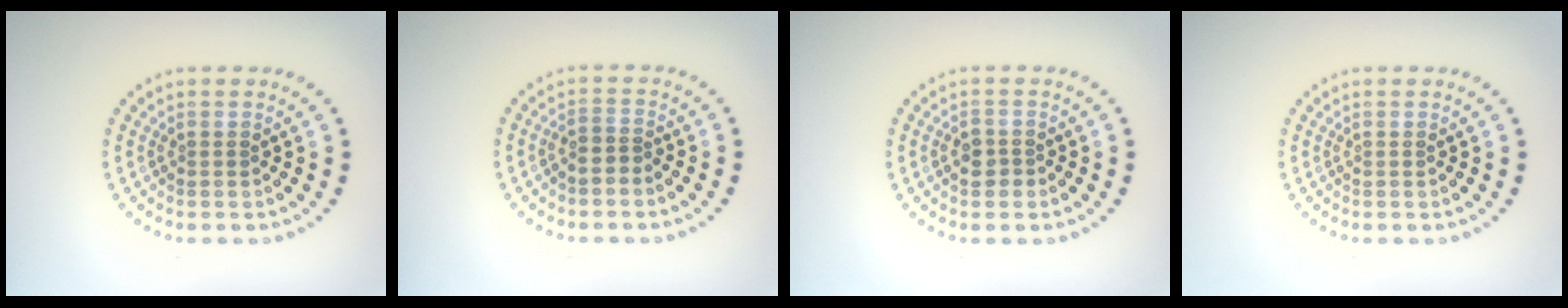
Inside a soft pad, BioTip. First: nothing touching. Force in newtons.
{"total": 1.1, "press": 0.9, "slide": 0.7}
{"total": 1.8, "press": 1.7, "slide": 0.6}
{"total": 0.0}